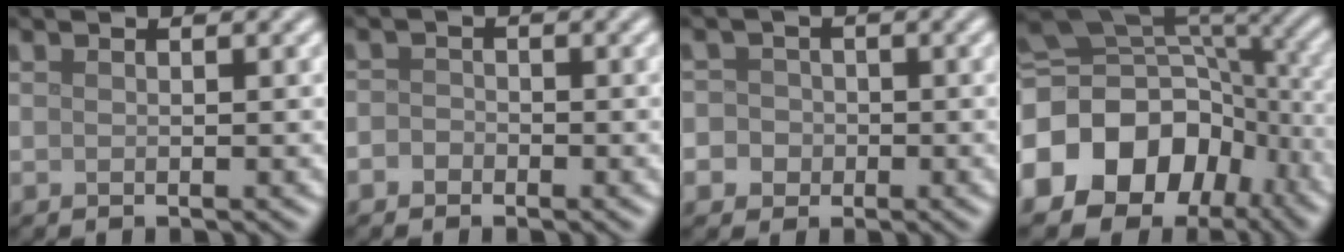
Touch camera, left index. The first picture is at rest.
{"total": 1.5, "force": [-0.6, 1.4, 0.4], "torque": [0.011, 0.004, -0.017]}
{"total": 5.1, "force": [-0.8, 4.9, 1.2], "torque": [-0.005, 0.018, -0.045]}
{"total": 16.0, "force": [-5.7, 12.2, 8.6], "torque": [-0.198, -0.019, -0.093]}